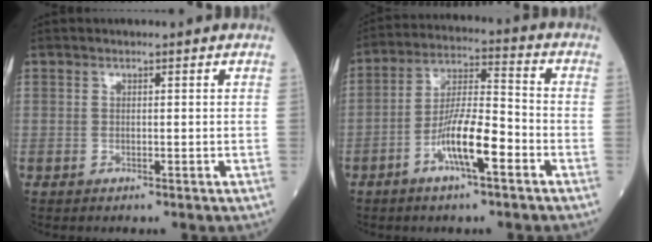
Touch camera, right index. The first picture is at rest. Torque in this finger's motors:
{"motor_torque": [0.17, -0.20, 0.18, 0.13]}